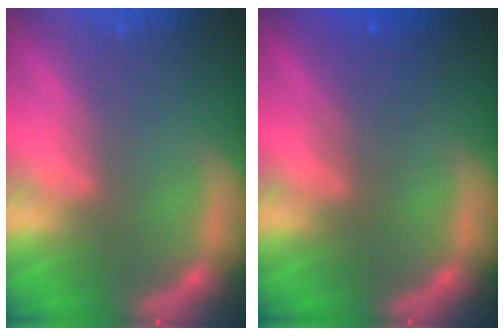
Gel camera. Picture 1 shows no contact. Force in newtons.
{"total": 2.4}